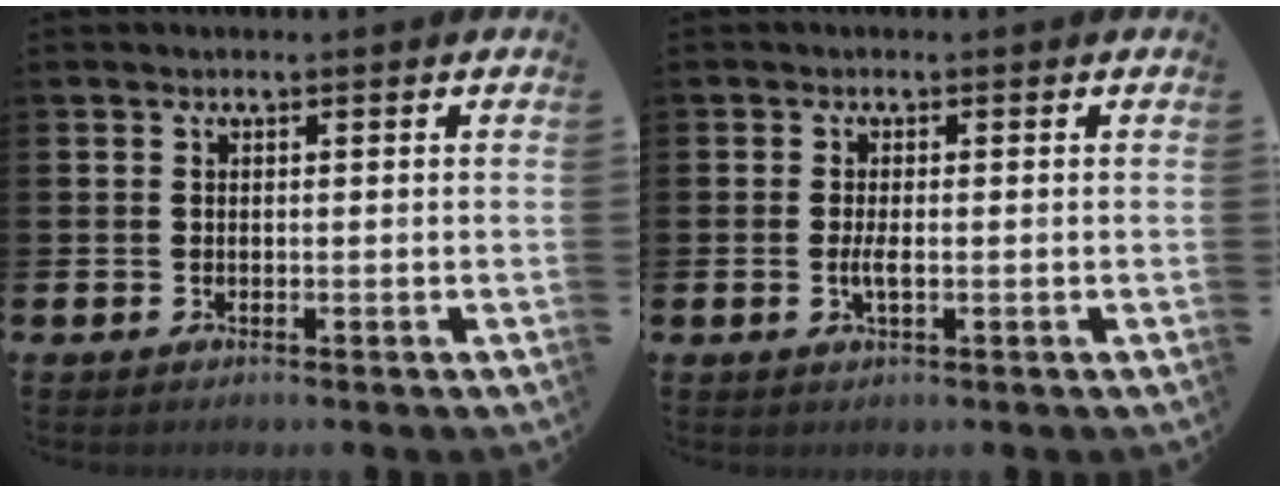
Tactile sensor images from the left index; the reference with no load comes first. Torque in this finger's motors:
{"motor_torque": [0.65, 0.40, 0.12, 0.11]}